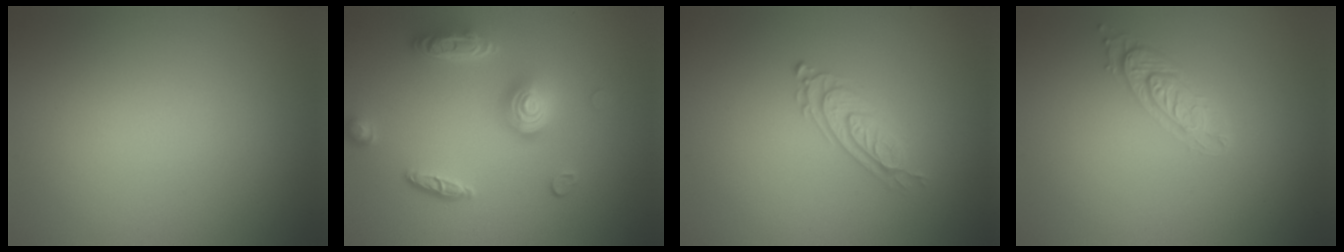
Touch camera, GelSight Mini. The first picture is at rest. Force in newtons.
{"total": 5.1, "press": 3.7, "slide": 3.5}
{"total": 2.4, "press": 2.0, "slide": 1.4}
{"total": 2.8, "press": 2.2, "slide": 1.7}